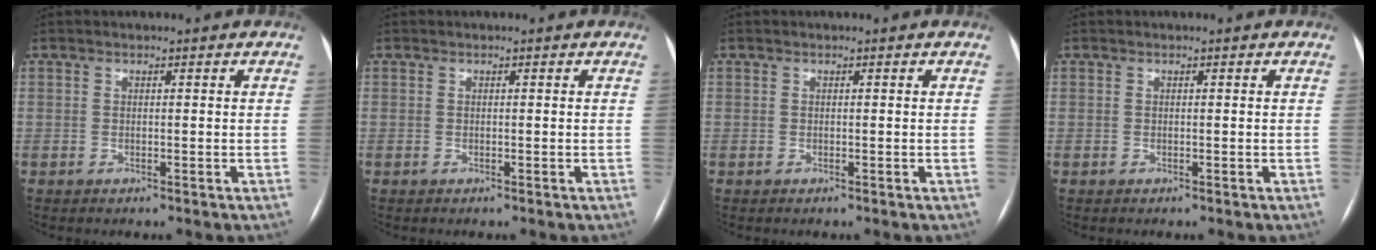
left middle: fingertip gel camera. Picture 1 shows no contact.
{"total": 0.0}
{"total": 0.0}
{"total": 0.0}